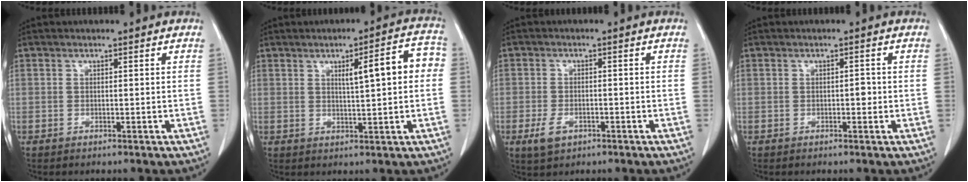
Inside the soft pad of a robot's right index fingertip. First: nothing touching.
{"total": 7.8, "force": [1.3, 1.2, 7.6], "torque": [-0.103, 0.022, 0.017]}
{"total": 3.4, "force": [-1.7, 2.1, 2.1], "torque": [-0.045, -0.002, -0.024]}
{"total": 1.2, "force": [-0.2, 0.6, 1.0], "torque": [-0.012, 0.003, -0.004]}